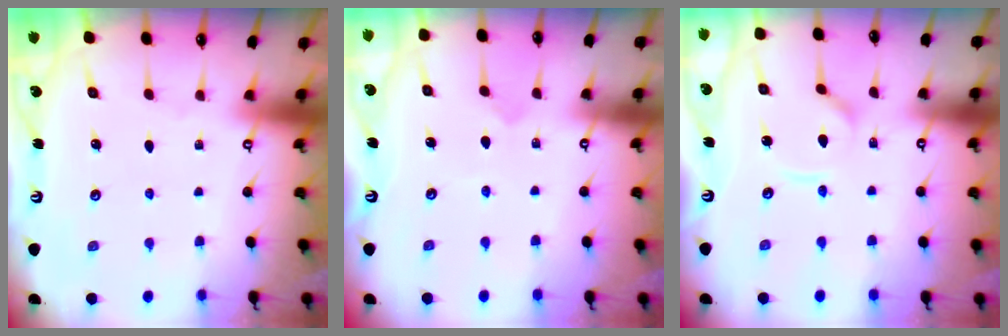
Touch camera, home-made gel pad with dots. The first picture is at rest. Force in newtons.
{"total": 2.7, "press": 2.7, "slide": 0.3}
{"total": 7.0, "press": 7.0, "slide": 0.5}